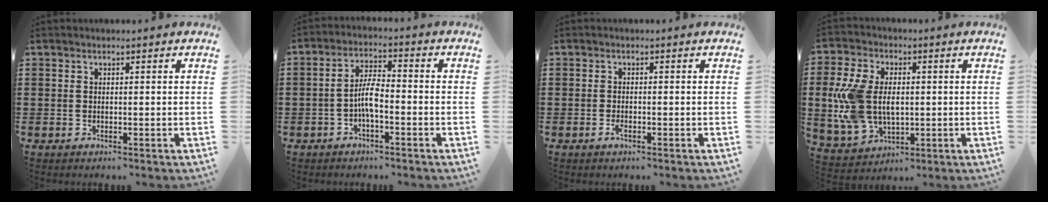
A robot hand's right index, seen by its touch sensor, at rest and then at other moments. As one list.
[{"total": 4.9, "force": [-1.5, 1.6, 4.3], "torque": [-0.091, 0.004, -0.033]}, {"total": 1.2, "force": [-0.8, 0.3, 0.8], "torque": [-0.024, -0.005, -0.015]}, {"total": 10.6, "force": [0.4, 7.2, 7.8], "torque": [-0.204, 0.006, 0.002]}]